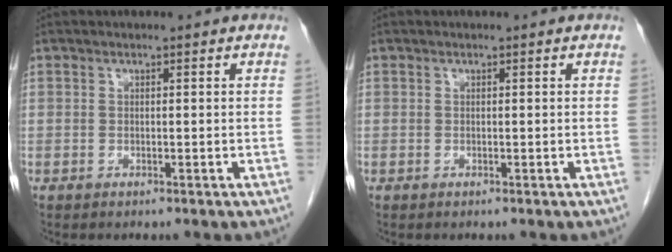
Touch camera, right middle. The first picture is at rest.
{"total": 0.0}